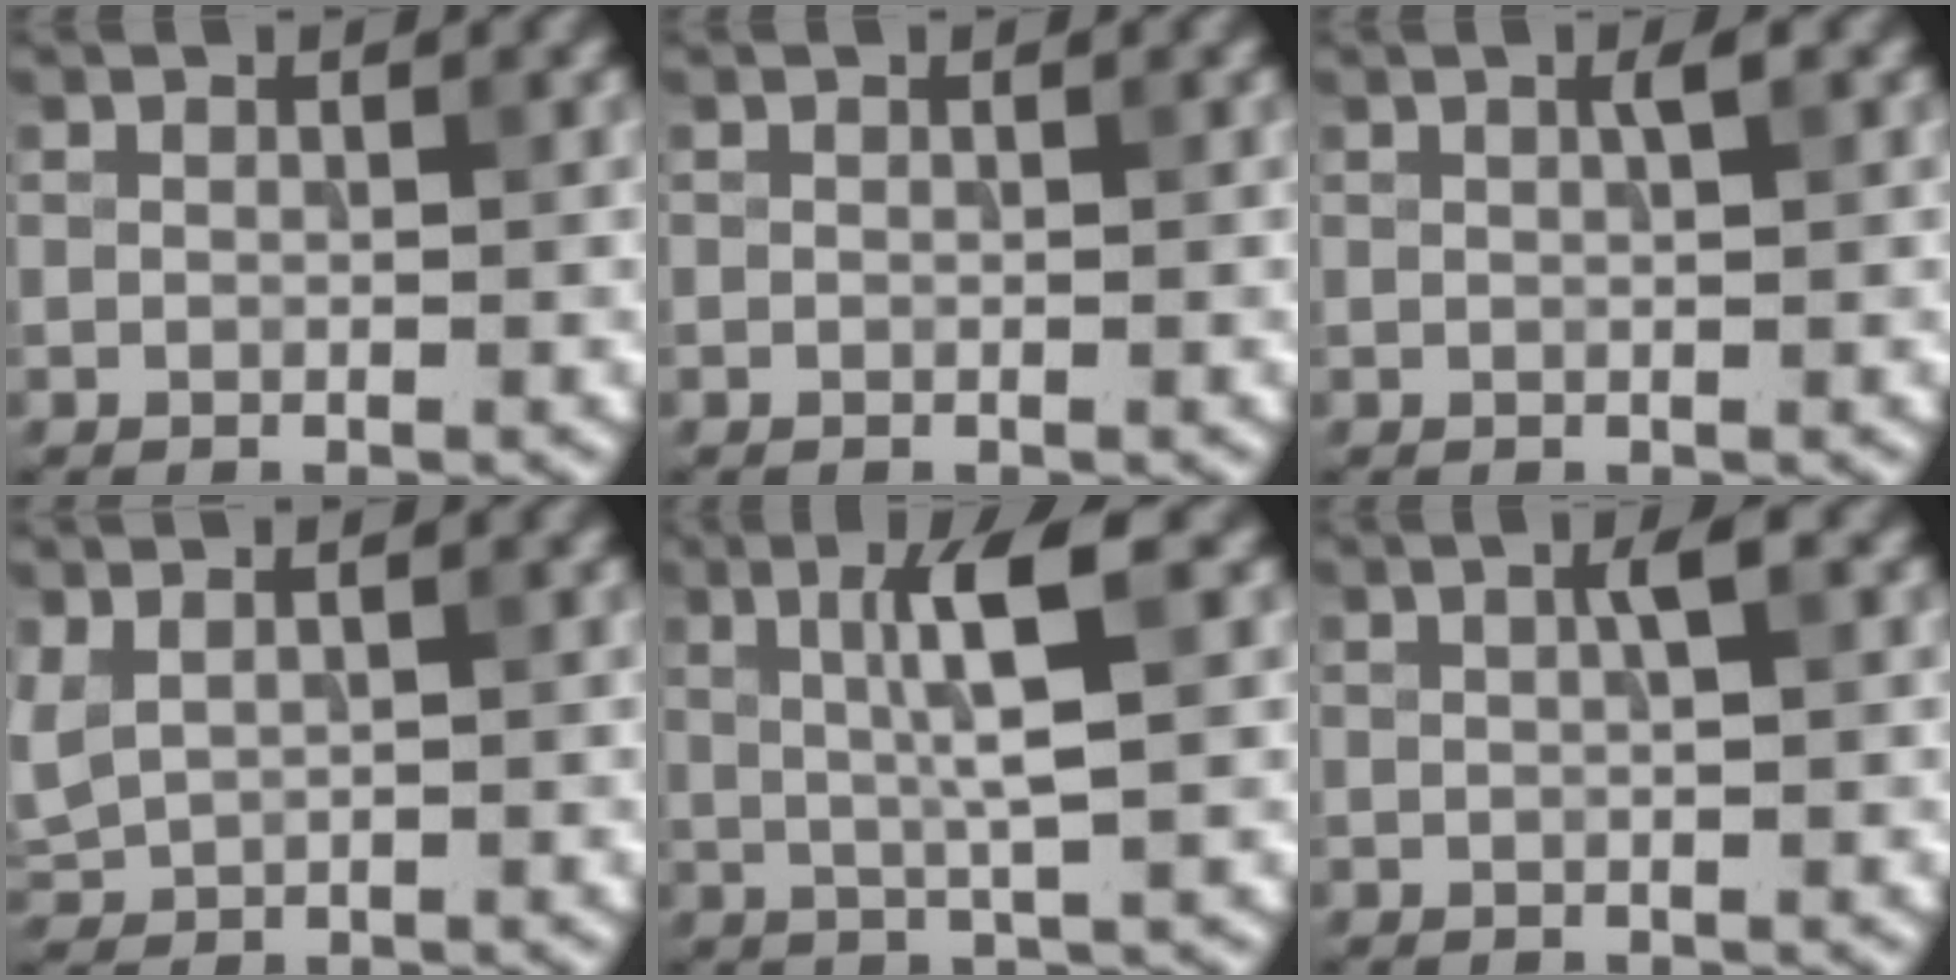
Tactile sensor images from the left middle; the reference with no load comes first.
{"total": 0.0}
{"total": 1.1, "force": [0.5, 0.1, 0.9], "torque": [-0.017, 0.003, 0.007]}
{"total": 1.8, "force": [1.2, 0.8, 1.1], "torque": [-0.033, 0.007, 0.031]}
{"total": 5.0, "force": [1.2, 0.5, 4.8], "torque": [-0.088, 0.005, 0.024]}
{"total": 1.7, "force": [0.6, 0.2, 1.6], "torque": [-0.028, 0.006, 0.008]}